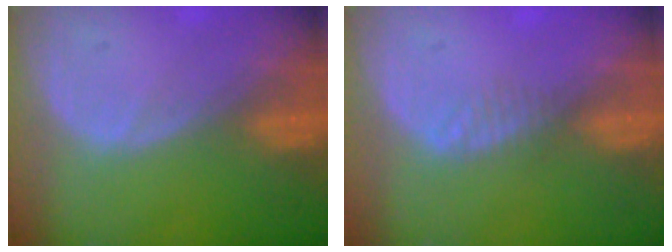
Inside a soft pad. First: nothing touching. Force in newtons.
{"total": 1.7, "press": 1.4, "slide": 1.0}